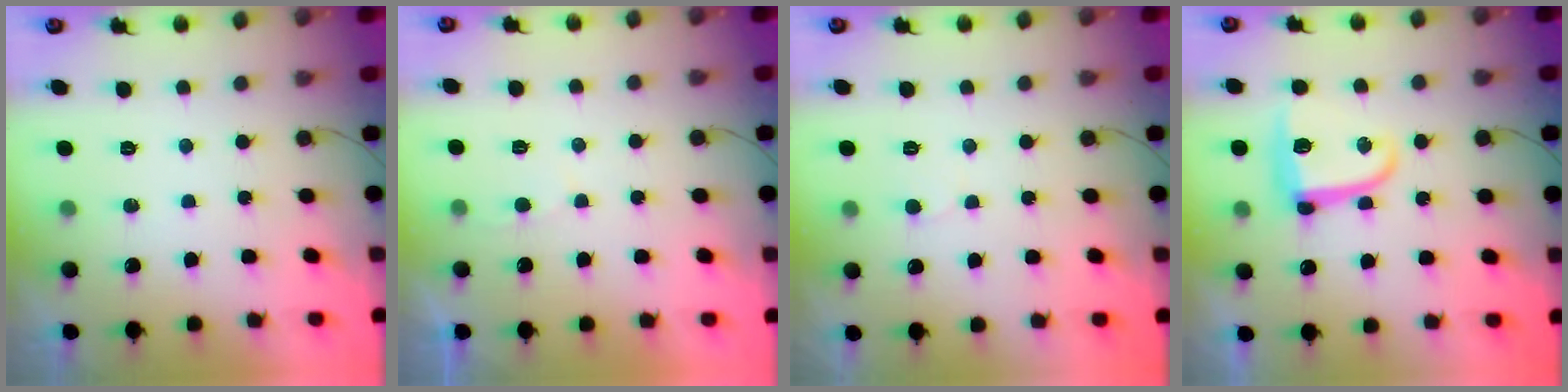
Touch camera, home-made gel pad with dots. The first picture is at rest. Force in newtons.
{"total": 1.9, "press": 1.9, "slide": 0.3}
{"total": 4.7, "press": 4.7, "slide": 0.6}
{"total": 11.3, "press": 11.3, "slide": 0.4}